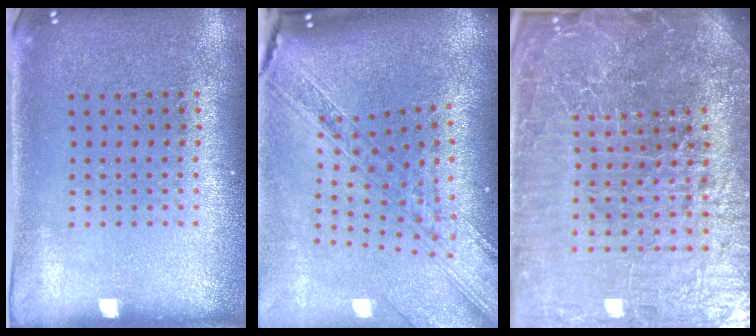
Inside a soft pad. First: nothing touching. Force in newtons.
{"total": 2.8, "press": 2.3, "slide": 1.7}
{"total": 7.6, "press": 6.6, "slide": 3.8}